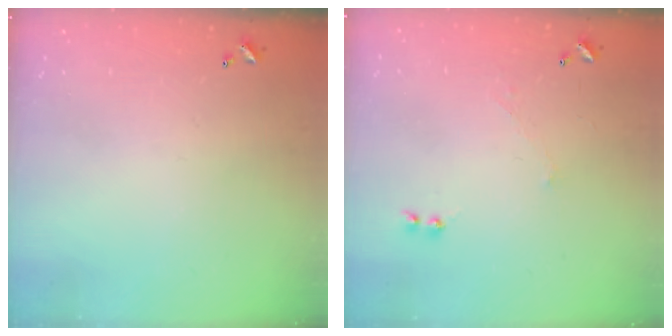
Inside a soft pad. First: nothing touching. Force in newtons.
{"total": 0.9, "press": 0.3, "slide": 0.8}